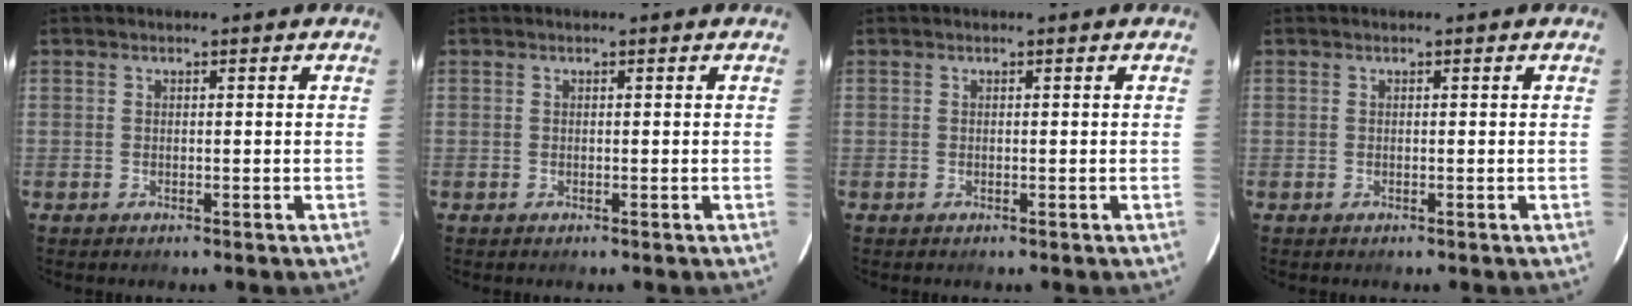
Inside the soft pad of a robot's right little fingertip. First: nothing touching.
{"total": 0.0}
{"total": 0.0}
{"total": 0.0}